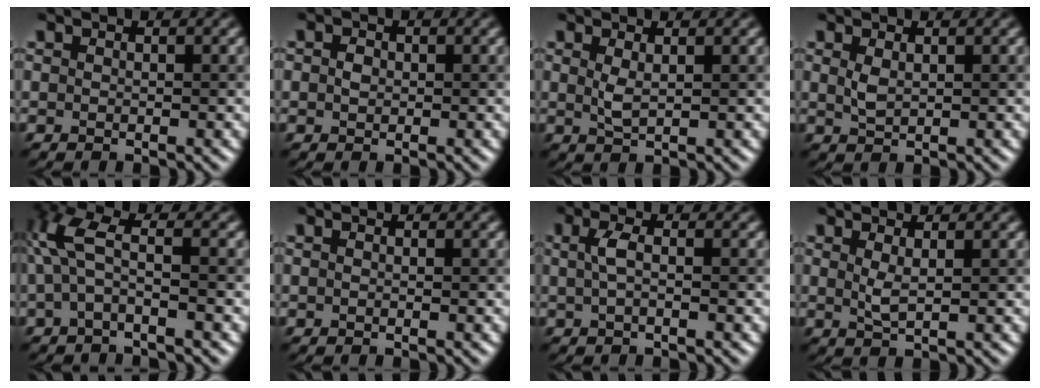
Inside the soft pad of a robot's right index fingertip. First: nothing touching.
{"total": 0.8, "force": [0.0, 0.7, 0.4], "torque": [-0.008, 0.008, 0.001]}
{"total": 1.3, "force": [0.5, 0.3, 1.1], "torque": [-0.025, 0.003, 0.015]}
{"total": 1.2, "force": [0.5, 0.5, 0.9], "torque": [-0.025, 0.005, 0.017]}
{"total": 3.8, "force": [0.1, 1.0, 3.7], "torque": [-0.086, 0.019, -0.004]}
{"total": 0.0}
{"total": 1.4, "force": [0.1, 0.3, 1.4], "torque": [-0.033, 0.010, 0.004]}
{"total": 1.3, "force": [0.5, 0.3, 1.2], "torque": [-0.026, 0.003, 0.014]}